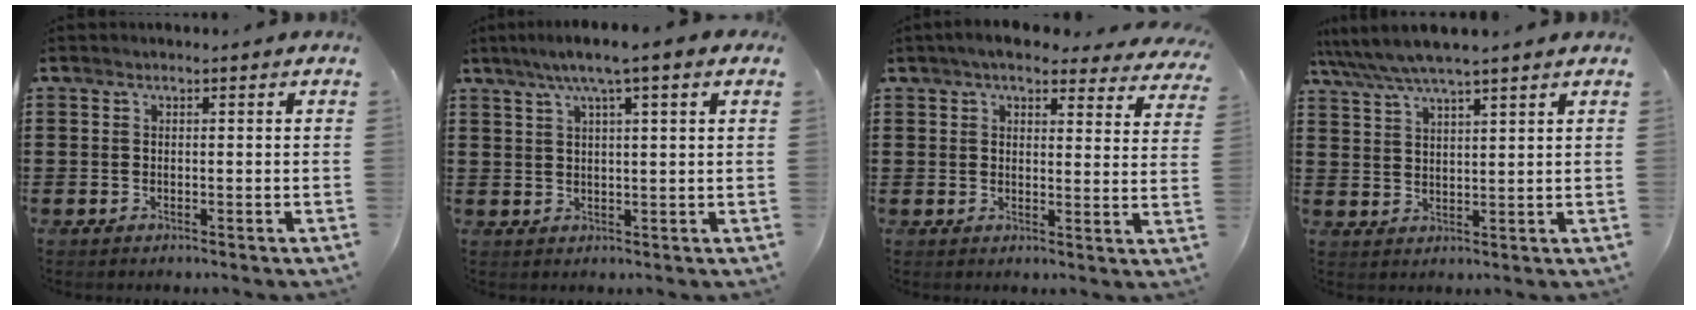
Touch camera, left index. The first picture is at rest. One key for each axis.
{"total": 5.0, "fx": 2.9, "fy": 0.0, "fz": 4.1, "tx": -0.086, "ty": 0.004, "tz": 0.048}
{"total": 5.2, "fx": 4.6, "fy": 1.1, "fz": 2.3, "tx": -0.053, "ty": -0.012, "tz": 0.081}
{"total": 5.0, "fx": 4.3, "fy": 0.3, "fz": 2.5, "tx": -0.061, "ty": -0.014, "tz": 0.076}